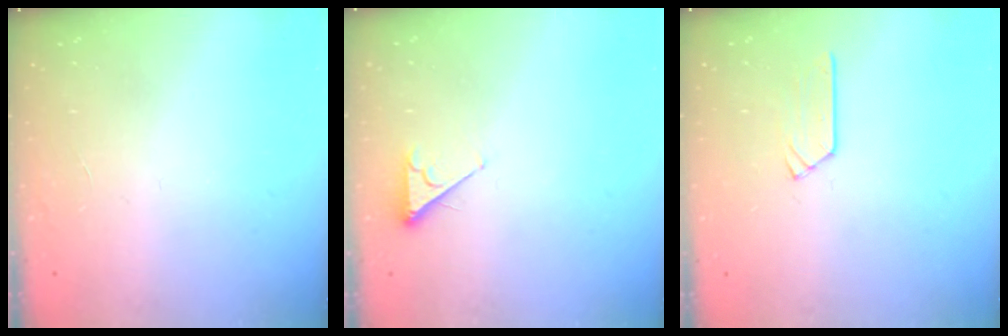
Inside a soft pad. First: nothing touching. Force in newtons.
{"total": 3.0, "press": 2.9, "slide": 0.4}
{"total": 5.8, "press": 5.8, "slide": 0.3}